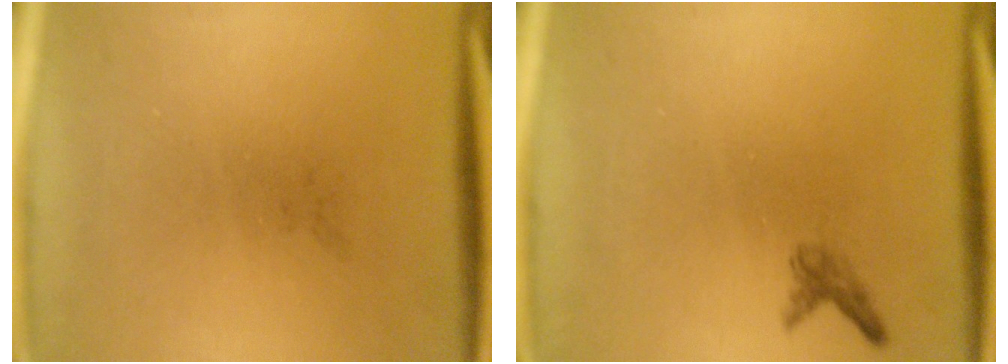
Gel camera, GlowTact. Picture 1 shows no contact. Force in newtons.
{"total": 1.1}